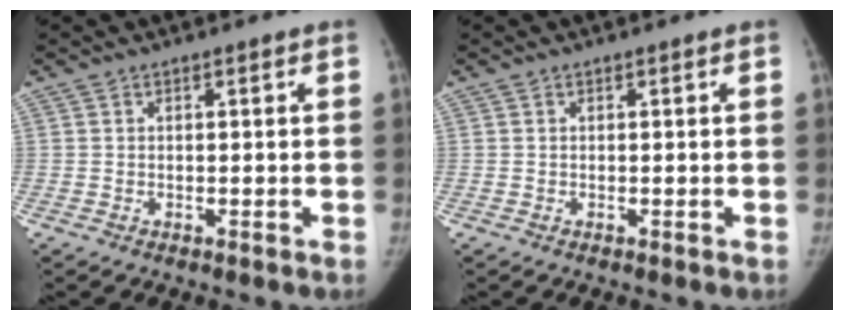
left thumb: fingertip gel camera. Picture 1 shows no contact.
{"total": 0.0}